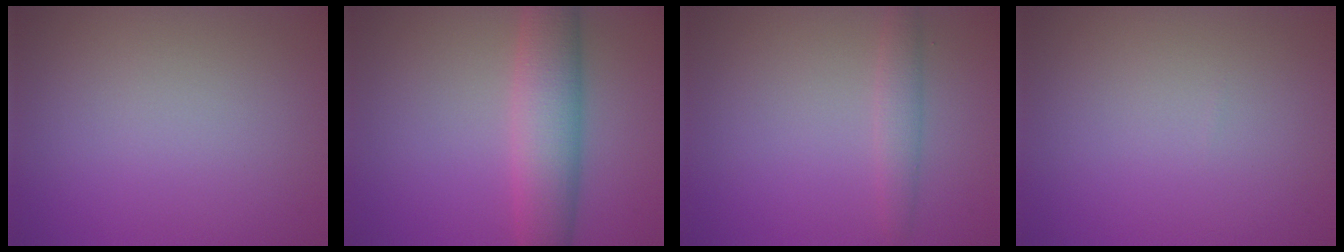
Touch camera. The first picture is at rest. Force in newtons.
{"total": 6.2, "press": 6.2, "slide": 0.0}
{"total": 1.9, "press": 1.8, "slide": 0.1}
{"total": 0.0}